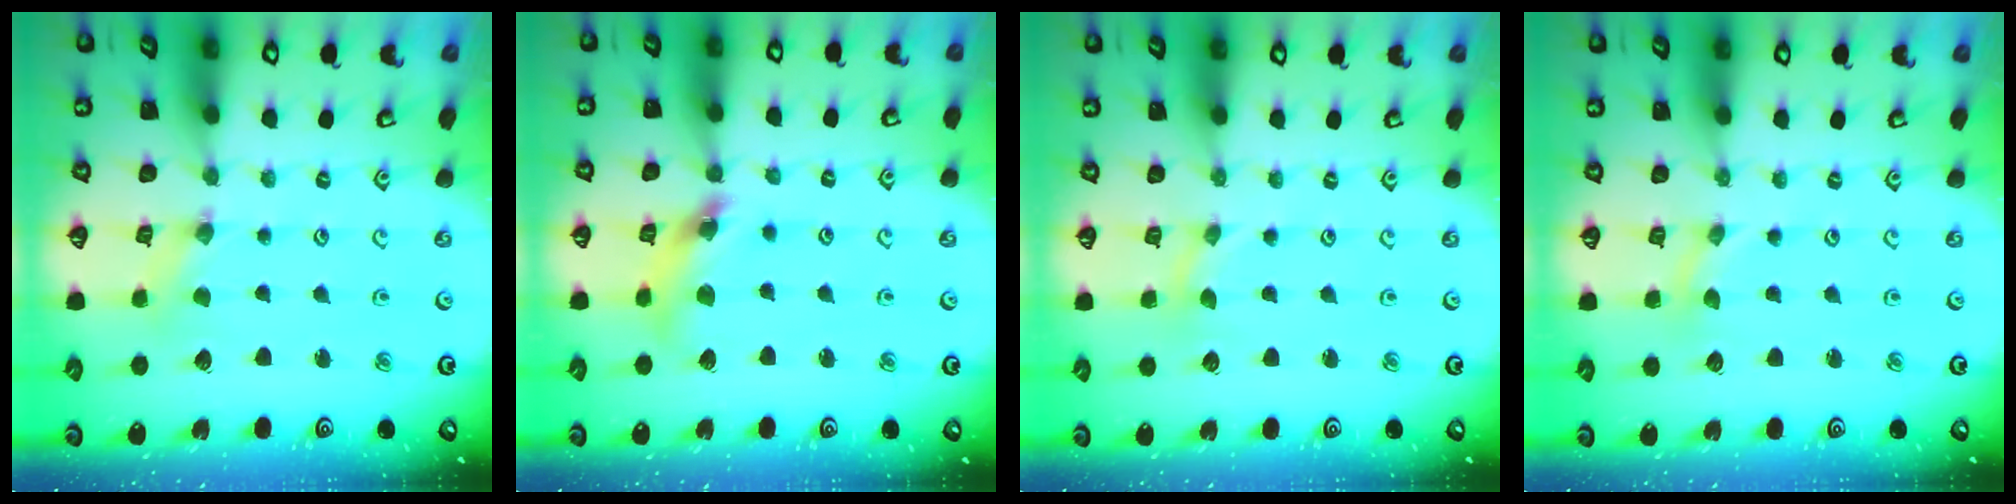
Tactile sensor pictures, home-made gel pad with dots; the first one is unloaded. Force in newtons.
{"total": 10.1, "press": 10.1, "slide": 1.0}
{"total": 0.0}
{"total": 0.0}